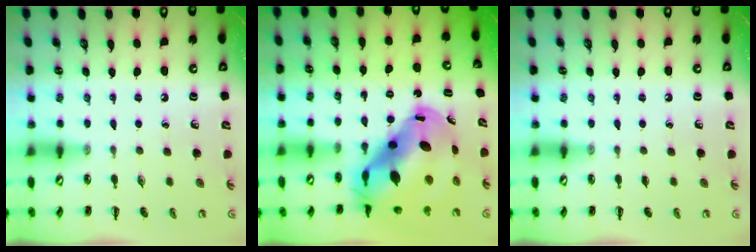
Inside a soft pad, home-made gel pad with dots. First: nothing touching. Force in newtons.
{"total": 17.3, "press": 16.7, "slide": 4.7}
{"total": 0.0}